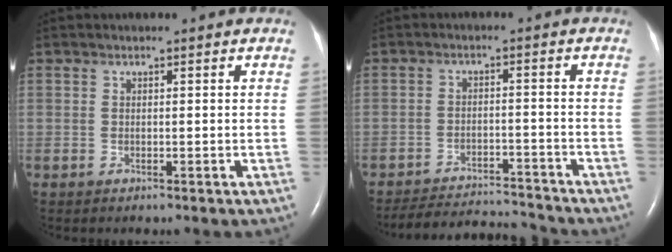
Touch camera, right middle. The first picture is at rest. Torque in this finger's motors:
{"motor_torque": [0.10, -0.26, -0.03, 0.02]}